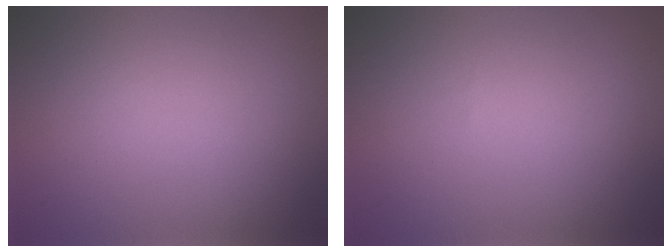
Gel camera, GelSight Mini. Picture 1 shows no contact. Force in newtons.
{"total": 0.0}